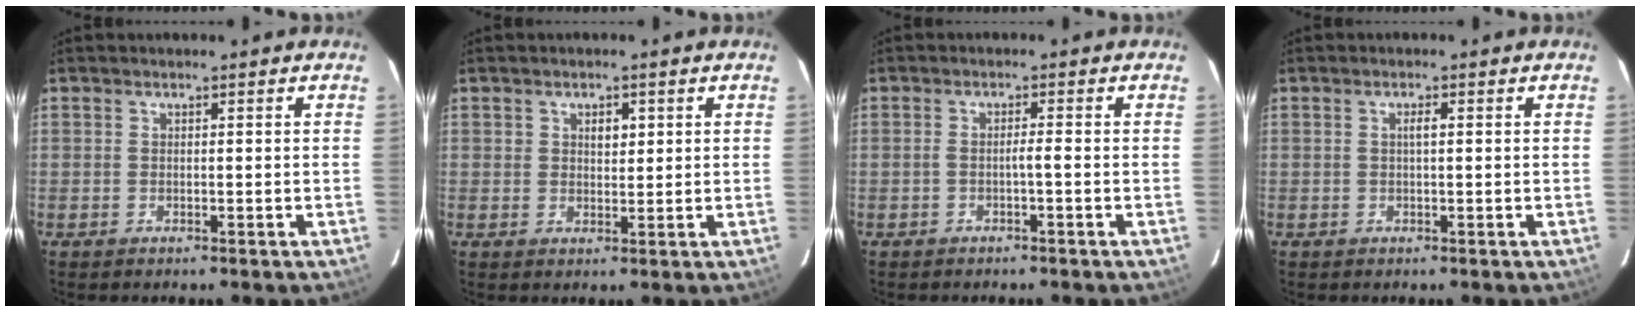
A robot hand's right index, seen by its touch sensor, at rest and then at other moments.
{"total": 2.4, "force": [0.9, 1.4, 1.7], "torque": [-0.024, 0.004, 0.014]}
{"total": 1.3, "force": [-0.6, -0.2, 1.2], "torque": [-0.021, 0.002, -0.011]}
{"total": 1.2, "force": [0.2, 0.1, 1.2], "torque": [-0.023, 0.003, 0.002]}